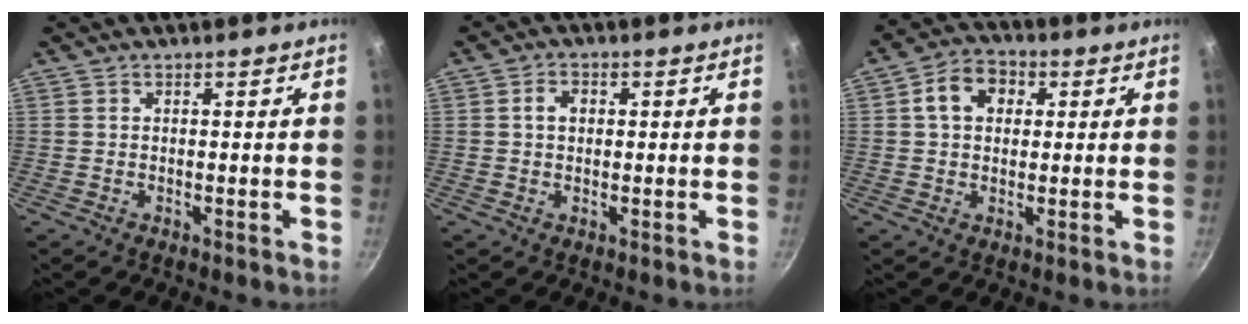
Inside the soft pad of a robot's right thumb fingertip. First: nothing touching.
{"total": 3.0, "force": [0.5, 2.3, 2.0], "torque": [-0.018, 0.006, 0.006]}
{"total": 7.9, "force": [2.0, 6.0, 4.8], "torque": [-0.051, 0.013, 0.021]}